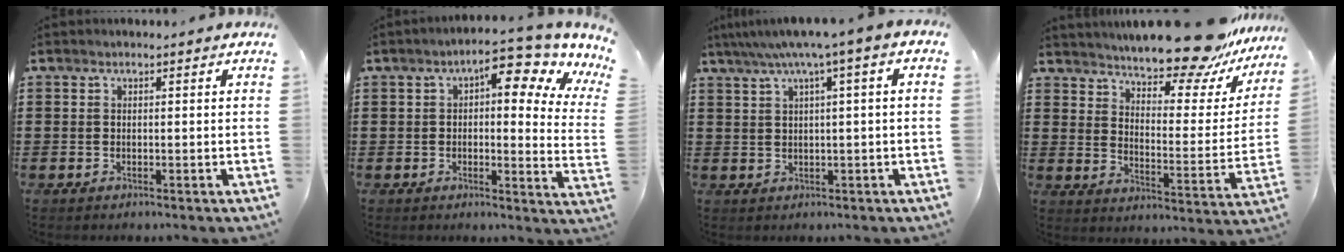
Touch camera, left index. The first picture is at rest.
{"total": 8.0, "force": [4.6, 1.8, 6.3], "torque": [-0.097, -0.025, 0.066]}
{"total": 4.6, "force": [1.2, -0.3, 4.4], "torque": [-0.086, -0.008, 0.015]}
{"total": 12.6, "force": [11.5, 1.2, 5.0], "torque": [-0.081, -0.085, 0.195]}